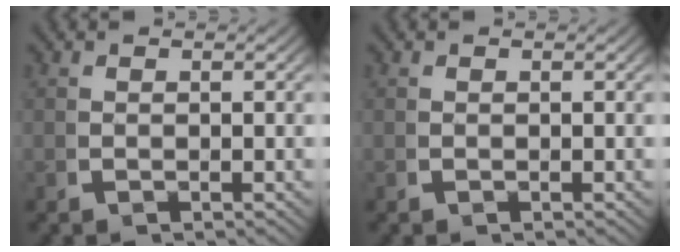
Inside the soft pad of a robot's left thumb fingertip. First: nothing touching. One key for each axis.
{"total": 0.0}